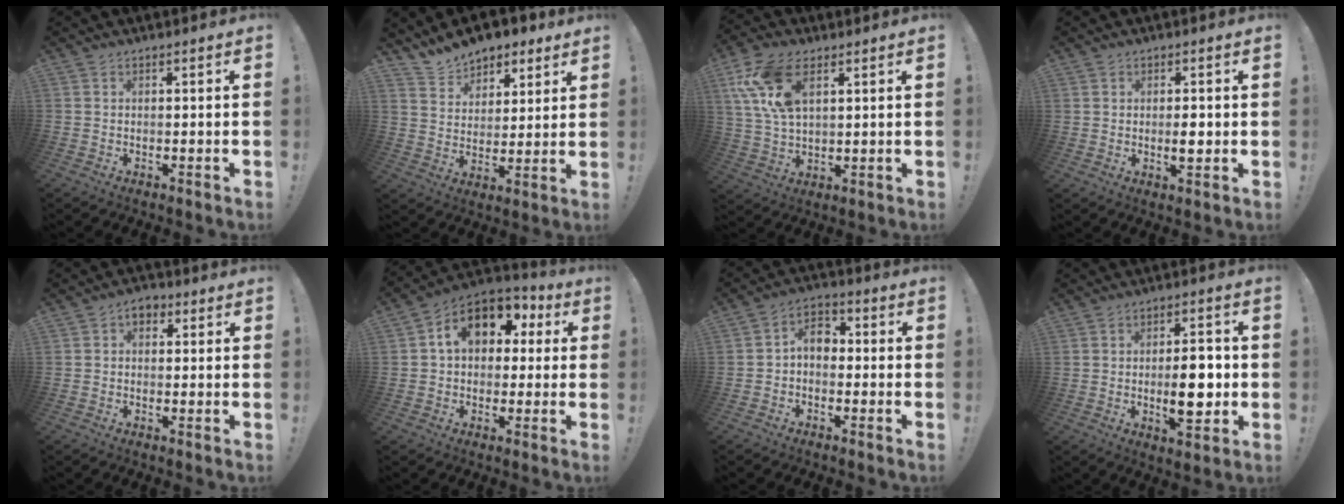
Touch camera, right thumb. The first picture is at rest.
{"total": 10.3, "force": [8.8, 5.0, 2.0], "torque": [-0.039, -0.067, 0.166]}
{"total": 14.2, "force": [6.3, 7.9, 9.9], "torque": [-0.204, -0.014, 0.116]}
{"total": 4.8, "force": [0.5, 4.1, 2.5], "torque": [-0.020, -0.002, 0.008]}
{"total": 3.8, "force": [1.3, 2.7, 2.4], "torque": [-0.031, 0.002, 0.022]}
{"total": 13.9, "force": [4.2, 9.8, 8.9], "torque": [-0.129, 0.001, 0.077]}
{"total": 6.1, "force": [-0.6, 4.4, 4.2], "torque": [-0.079, 0.011, -0.010]}
{"total": 10.0, "force": [-1.0, 5.6, 8.2], "torque": [-0.116, 0.006, -0.017]}